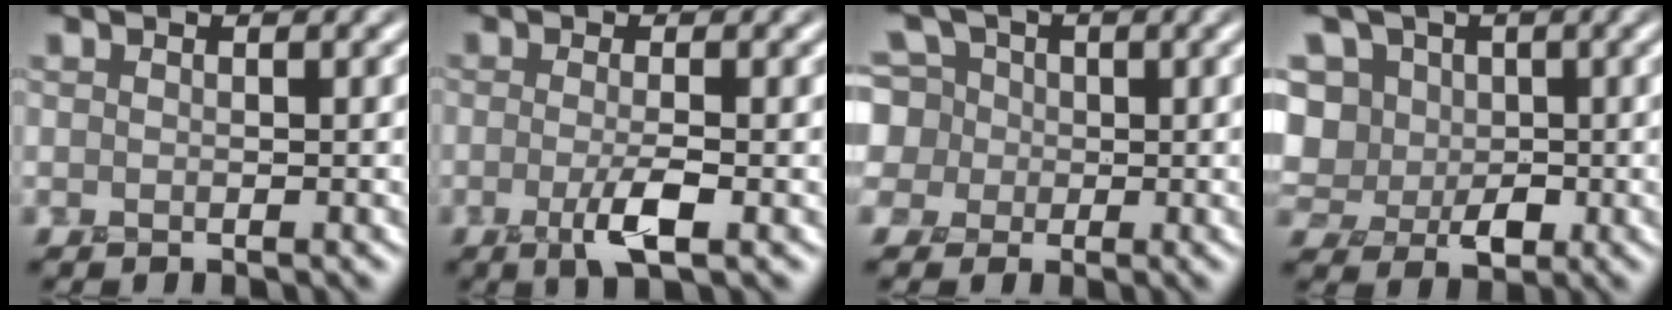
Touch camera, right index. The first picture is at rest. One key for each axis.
{"total": 2.5, "fx": -0.7, "fy": 0.4, "fz": 2.3, "tx": -0.051, "ty": -0.006, "tz": -0.016}
{"total": 7.4, "fx": 2.1, "fy": 6.8, "fz": 2.1, "tx": -0.053, "ty": 0.048, "tz": 0.012}
{"total": 10.3, "fx": 3.6, "fy": 8.5, "fz": 4.6, "tx": -0.096, "ty": 0.037, "tz": 0.041}